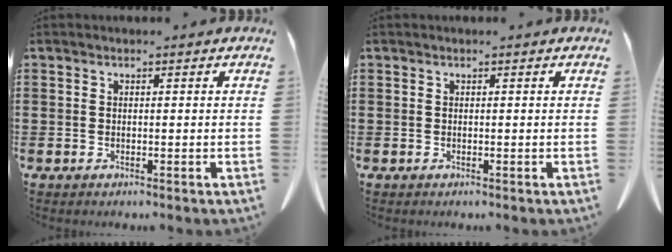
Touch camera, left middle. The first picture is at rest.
{"total": 0.0}